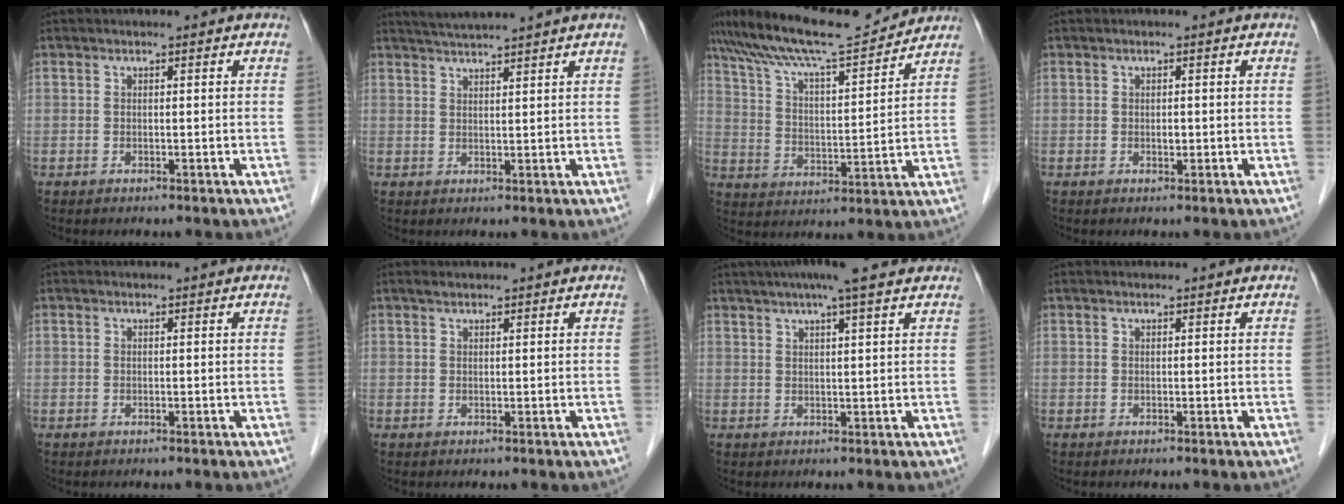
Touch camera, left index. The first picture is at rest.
{"total": 5.0, "force": [4.5, -1.3, 1.8], "torque": [-0.031, 0.017, 0.077]}
{"total": 15.1, "force": [13.9, 0.7, 6.0], "torque": [-0.117, 0.013, 0.232]}
{"total": 0.7, "force": [0.0, 0.4, 0.6], "torque": [-0.009, 0.000, 0.001]}
{"total": 0.0}
{"total": 0.7, "force": [0.7, 0.1, 0.2], "torque": [-0.010, 0.008, 0.018]}
{"total": 8.2, "force": [6.4, 0.2, 5.2], "torque": [-0.081, 0.033, 0.088]}
{"total": 0.0}